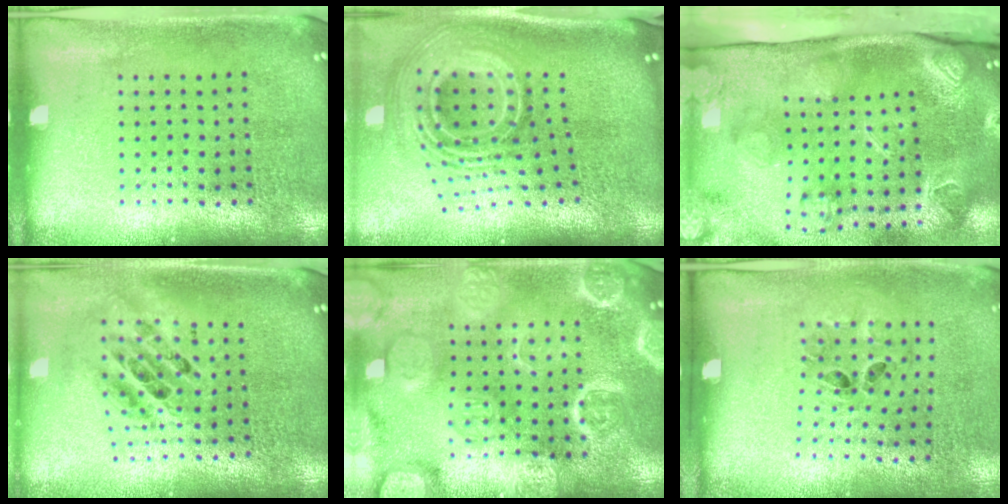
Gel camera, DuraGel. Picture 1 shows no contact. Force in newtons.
{"total": 2.9, "press": 1.8, "slide": 2.3}
{"total": 4.4, "press": 3.2, "slide": 3.1}
{"total": 1.9, "press": 1.5, "slide": 1.1}
{"total": 6.3, "press": 6.3, "slide": 0.8}
{"total": 1.3, "press": 0.7, "slide": 1.1}